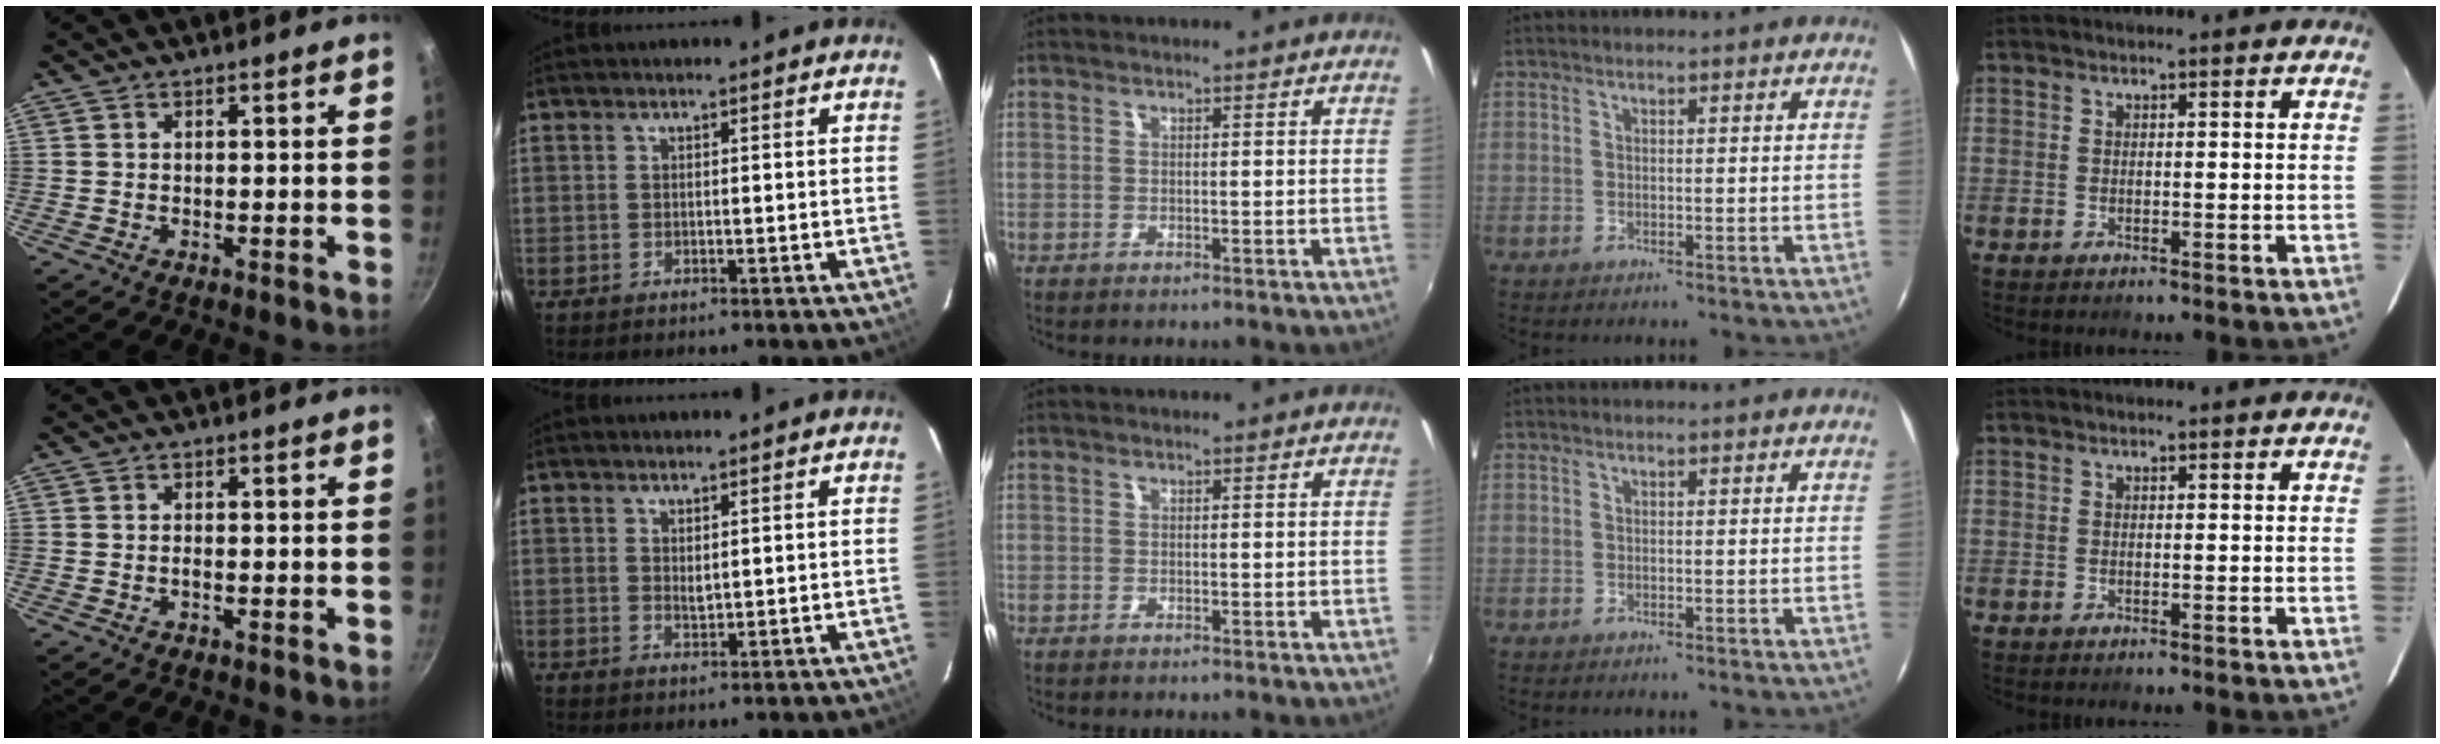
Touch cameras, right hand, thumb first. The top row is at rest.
{"thumb": {"total": 0.7, "force": [-0.3, 0.3, 0.5], "torque": [-0.009, 0.004, -0.007]}, "index": {"total": 1.4, "force": [0.6, 0.8, 1.0], "torque": [-0.017, -0.001, 0.011]}}